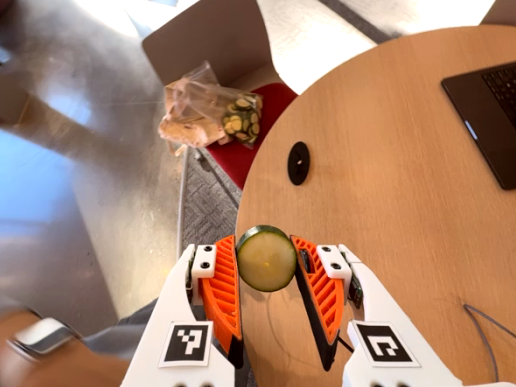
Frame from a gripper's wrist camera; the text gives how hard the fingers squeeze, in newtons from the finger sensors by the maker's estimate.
{"total": 8.7, "left": 8.3, "right": 9.2}